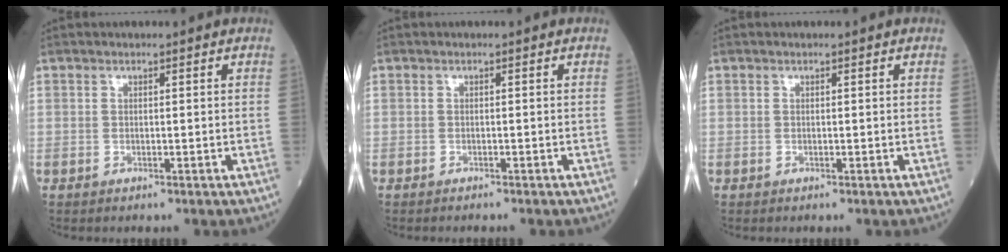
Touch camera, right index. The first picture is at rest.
{"total": 1.1, "force": [-1.0, 0.1, 0.4], "torque": [-0.008, -0.002, -0.013]}
{"total": 0.0}